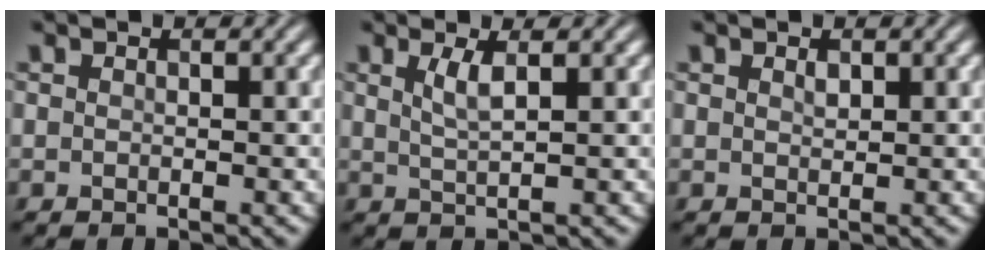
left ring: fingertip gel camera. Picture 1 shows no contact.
{"total": 2.1, "force": [0.8, 0.5, 1.8], "torque": [-0.036, 0.000, 0.015]}
{"total": 0.7, "force": [0.4, 0.3, 0.4], "torque": [-0.010, -0.001, 0.009]}